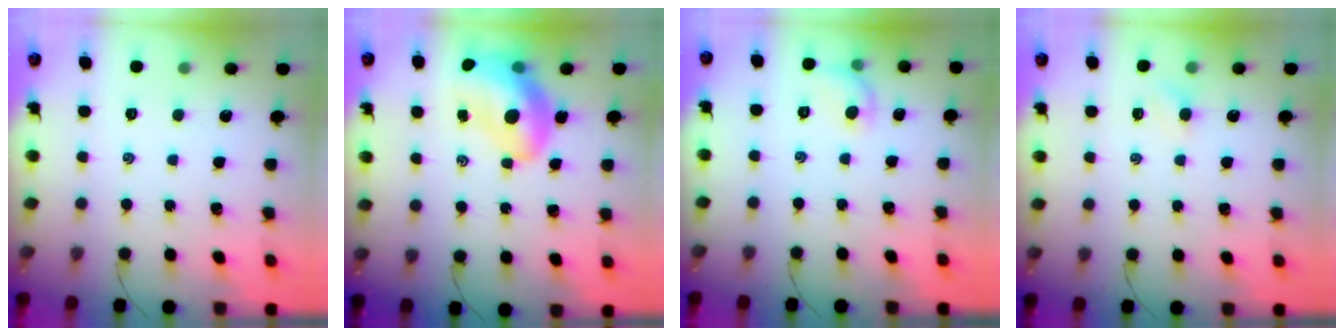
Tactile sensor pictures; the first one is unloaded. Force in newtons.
{"total": 14.4, "press": 13.9, "slide": 4.0}
{"total": 6.6, "press": 6.5, "slide": 1.3}
{"total": 3.1, "press": 3.0, "slide": 0.9}